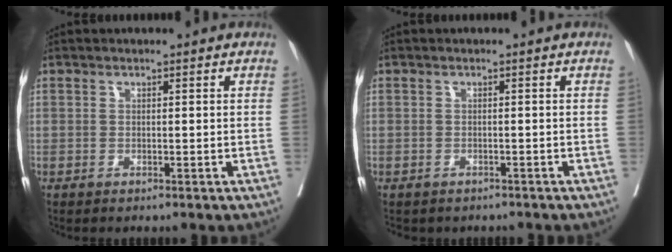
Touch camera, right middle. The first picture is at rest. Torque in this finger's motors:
{"motor_torque": [0.56, -0.58, 0.04, 0.02]}